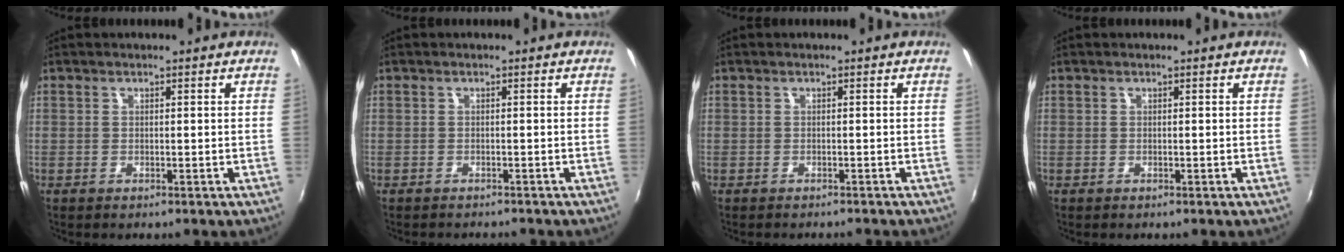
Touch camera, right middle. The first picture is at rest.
{"total": 2.0, "force": [-1.9, 0.4, 0.4], "torque": [-0.015, -0.011, -0.029]}
{"total": 1.6, "force": [-1.5, 0.2, 0.5], "torque": [-0.015, -0.009, -0.022]}
{"total": 0.0}